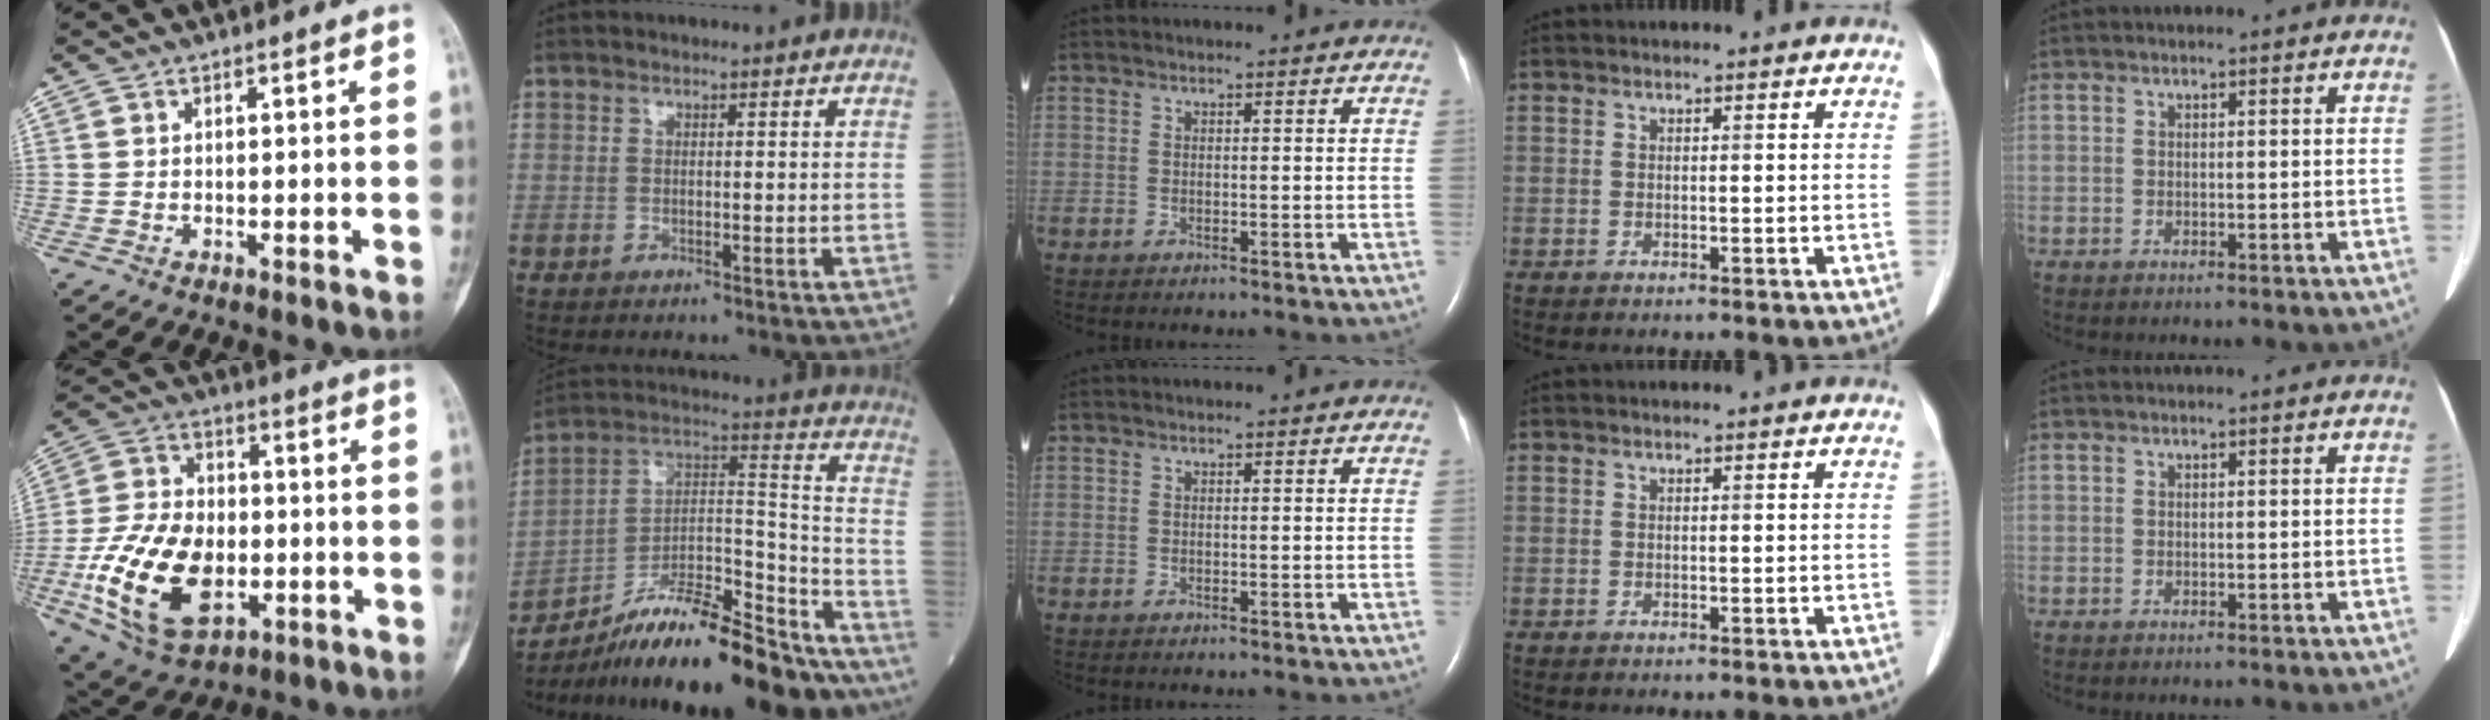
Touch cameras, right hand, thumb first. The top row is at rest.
{"thumb": {"total": 20.4, "force": [-5.0, 13.0, 15.0], "torque": [-0.257, 0.012, -0.077]}, "index": {"total": 23.9, "force": [-20.0, 4.0, 12.4], "torque": [-0.172, 0.027, -0.323]}}